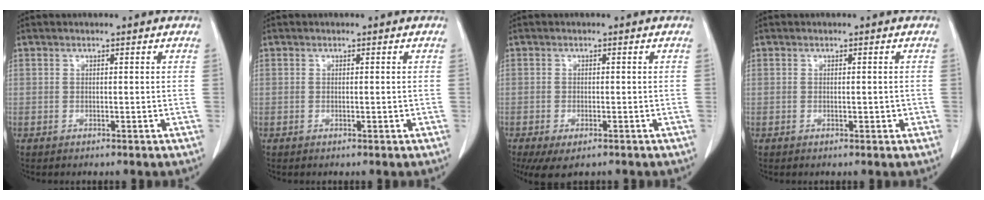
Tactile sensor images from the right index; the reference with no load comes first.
{"total": 0.0}
{"total": 5.1, "force": [-3.2, 1.9, 3.4], "torque": [-0.058, -0.013, -0.050]}
{"total": 1.1, "force": [-0.2, 0.5, 1.0], "torque": [-0.016, 0.000, 0.002]}